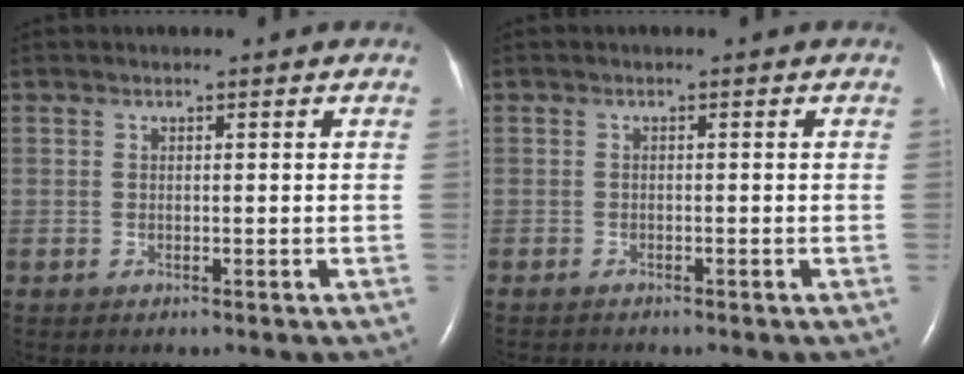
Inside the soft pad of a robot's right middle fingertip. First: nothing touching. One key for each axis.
{"total": 1.2, "fx": -1.2, "fy": 0.2, "fz": 0.1, "tx": -0.005, "ty": -0.005, "tz": -0.018}